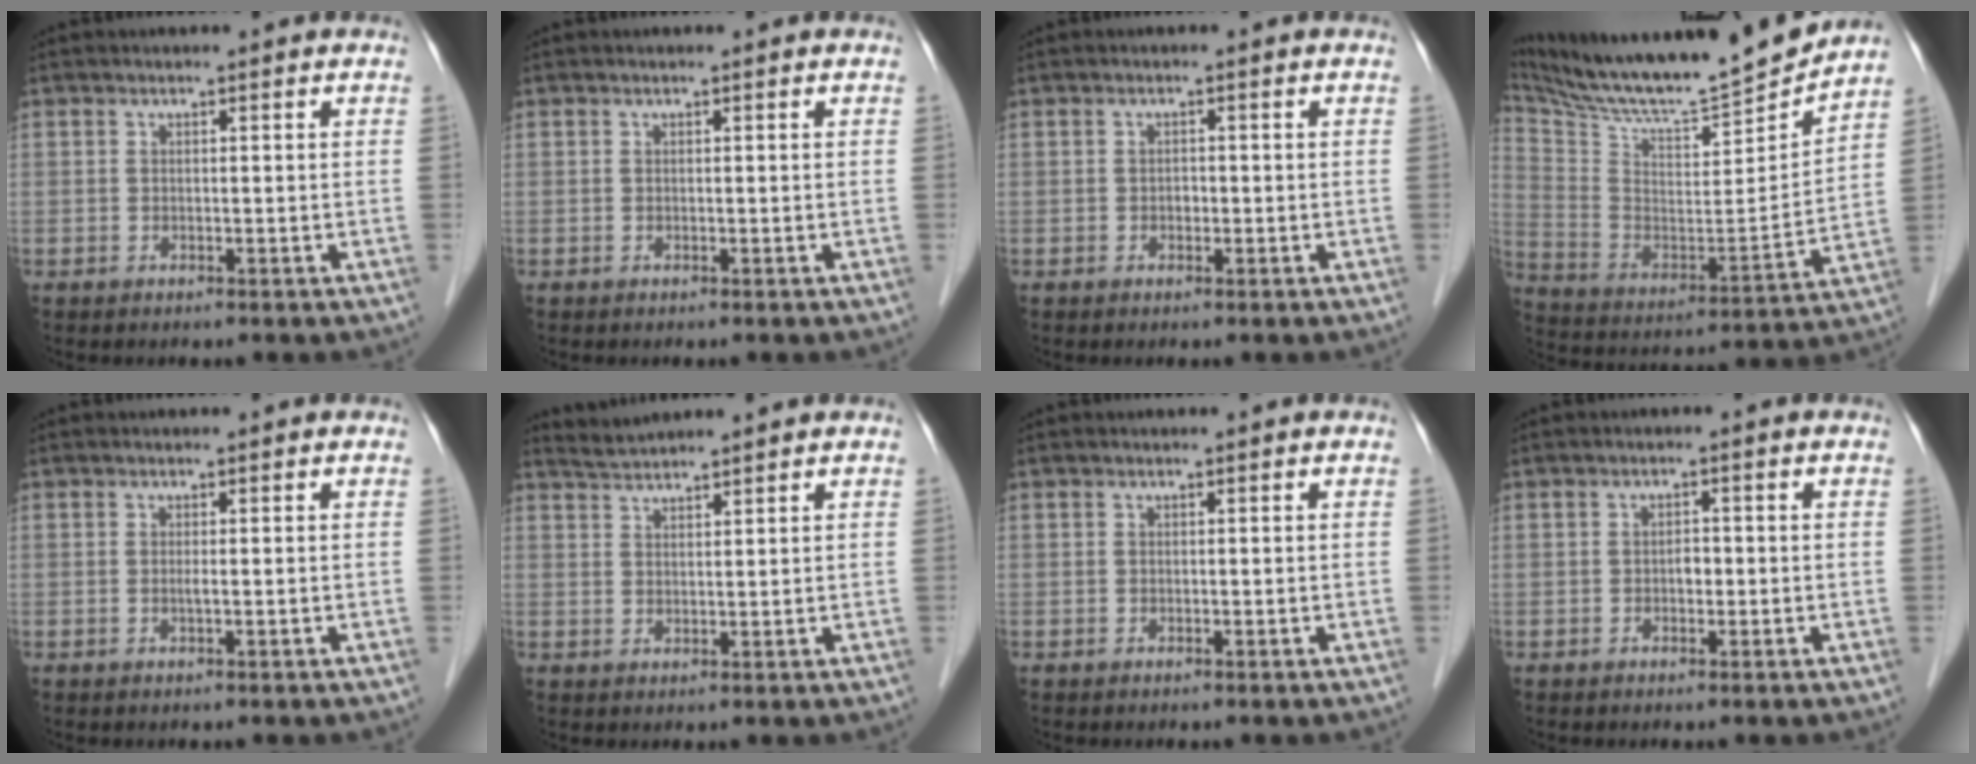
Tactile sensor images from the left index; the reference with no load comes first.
{"total": 0.0}
{"total": 0.7, "force": [-0.1, 0.5, 0.4], "torque": [-0.006, 0.003, -0.004]}
{"total": 21.0, "force": [19.7, 0.8, 7.3], "torque": [-0.149, -0.043, 0.320]}
{"total": 0.5, "force": [0.1, -0.1, 0.5], "torque": [-0.016, -0.002, 0.004]}
{"total": 3.5, "force": [3.5, -0.5, 0.5], "torque": [-0.014, 0.020, 0.070]}
{"total": 0.0}
{"total": 1.2, "force": [-0.2, 0.7, 0.9], "torque": [-0.012, 0.003, -0.004]}